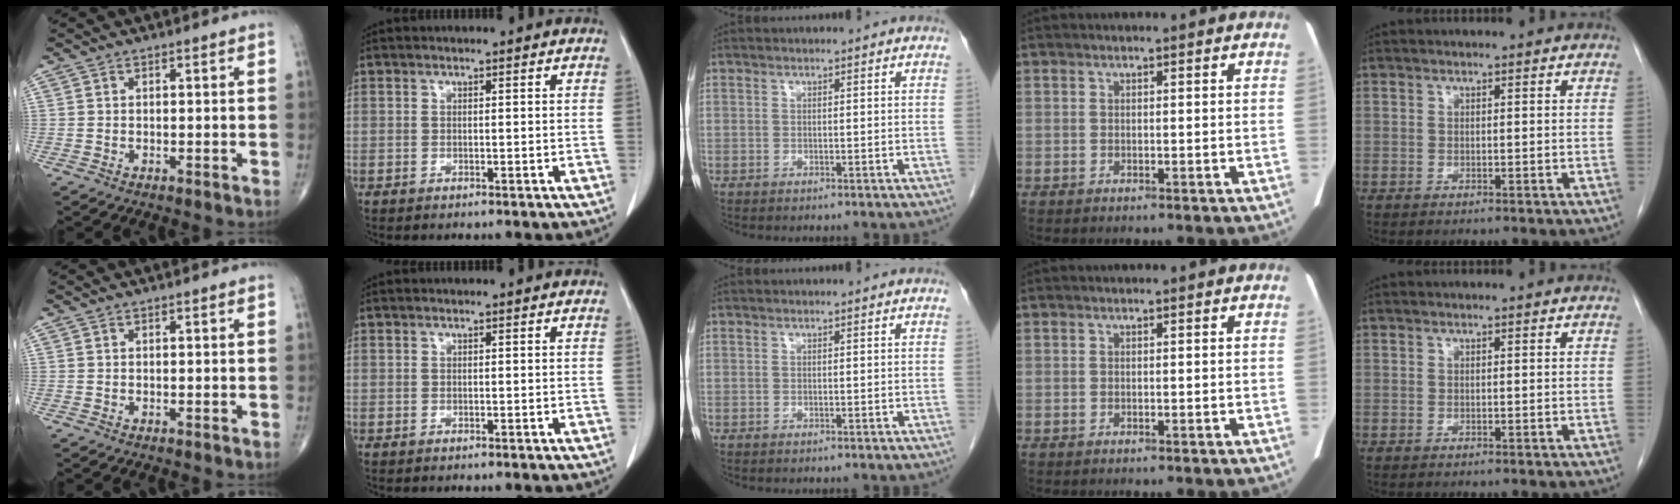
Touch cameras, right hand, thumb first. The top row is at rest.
{}